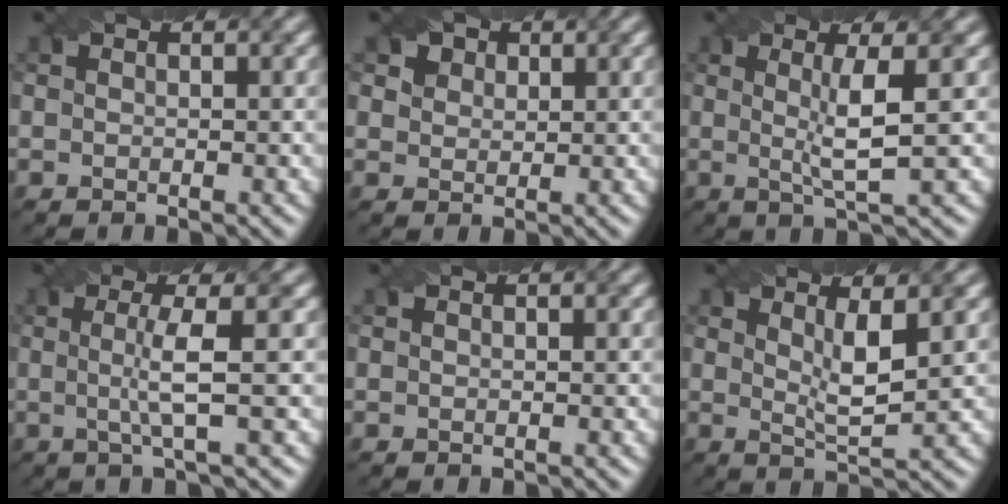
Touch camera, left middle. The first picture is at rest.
{"total": 4.5, "force": [2.7, 3.0, 1.9], "torque": [-0.054, 0.004, 0.039]}
{"total": 4.0, "force": [0.4, 0.5, 4.0], "torque": [-0.072, -0.004, 0.010]}
{"total": 3.7, "force": [0.0, 0.5, 3.7], "torque": [-0.068, -0.002, -0.003]}
{"total": 0.0}
{"total": 3.5, "force": [1.2, 0.7, 3.2], "torque": [-0.053, -0.010, 0.020]}